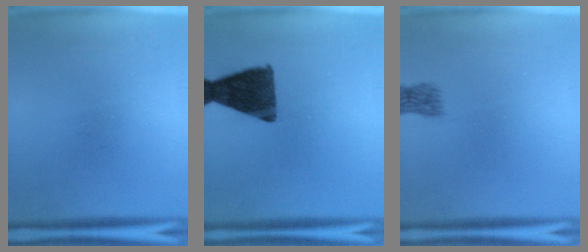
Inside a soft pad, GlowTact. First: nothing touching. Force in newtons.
{"total": 12.3}
{"total": 2.1}